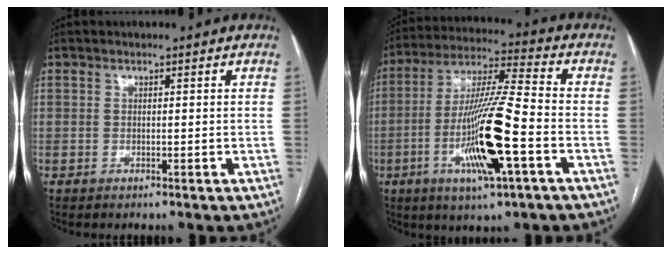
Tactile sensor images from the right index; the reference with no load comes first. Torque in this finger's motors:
{"motor_torque": [2.14, 0.00, 0.57, 0.21]}